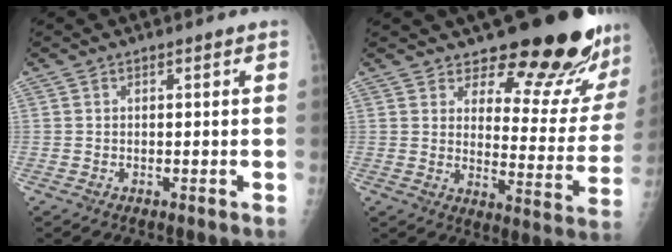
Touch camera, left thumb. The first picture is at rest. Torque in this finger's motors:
{"motor_torque": [0.33, 0.60, 0.21, -0.18, 0.15]}